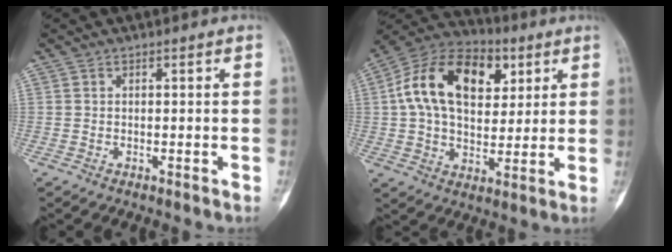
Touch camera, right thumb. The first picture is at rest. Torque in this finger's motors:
{"motor_torque": [1.46, 1.90, 0.78, -0.46, 0.50]}